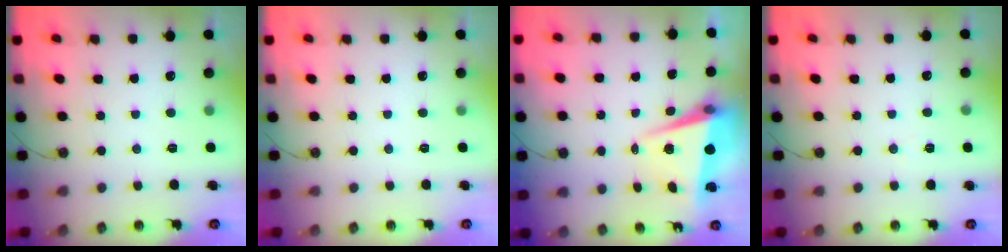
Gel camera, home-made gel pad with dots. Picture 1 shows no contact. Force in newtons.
{"total": 0.0}
{"total": 6.7, "press": 6.4, "slide": 1.7}
{"total": 5.6, "press": 3.4, "slide": 4.5}